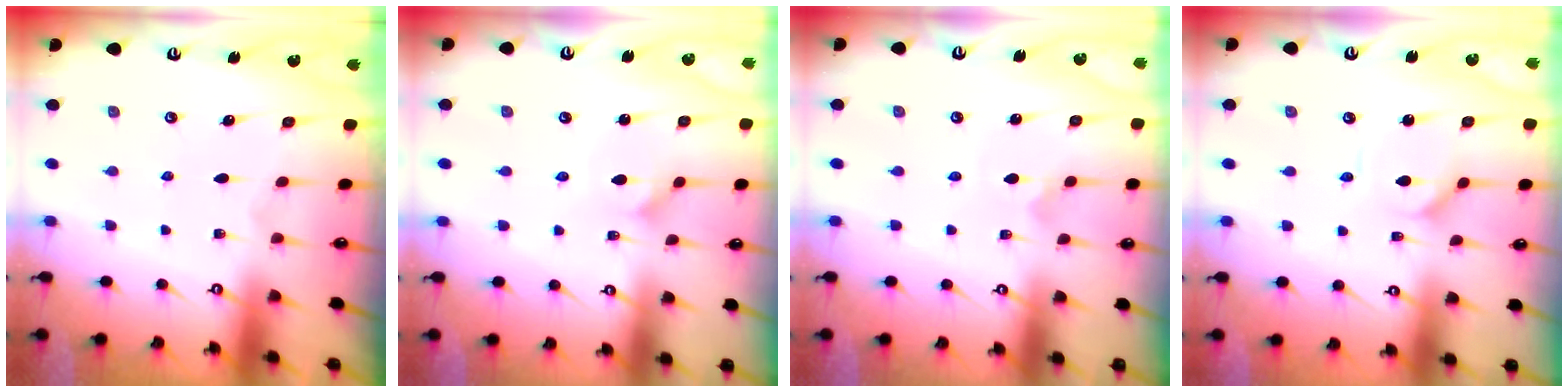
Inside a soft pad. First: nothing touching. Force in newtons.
{"total": 3.3, "press": 3.3, "slide": 0.2}
{"total": 1.2, "press": 1.1, "slide": 0.2}
{"total": 3.2, "press": 3.2, "slide": 0.4}